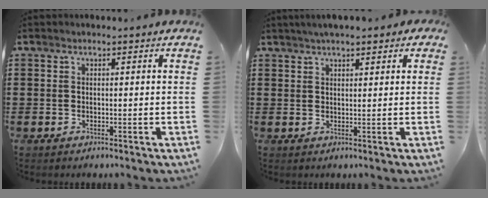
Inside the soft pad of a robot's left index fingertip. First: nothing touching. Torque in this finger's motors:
{"motor_torque": [2.14, 0.00, 1.05, 0.21]}